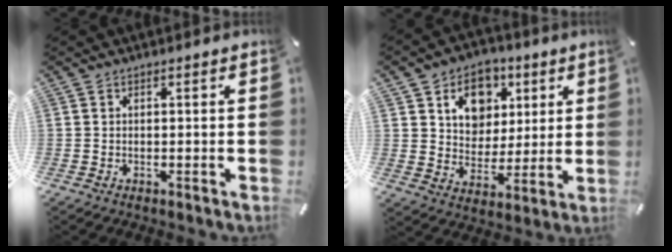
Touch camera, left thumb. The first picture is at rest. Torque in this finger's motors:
{"motor_torque": [0.83, -0.06, 0.85, -0.90, 0.08]}